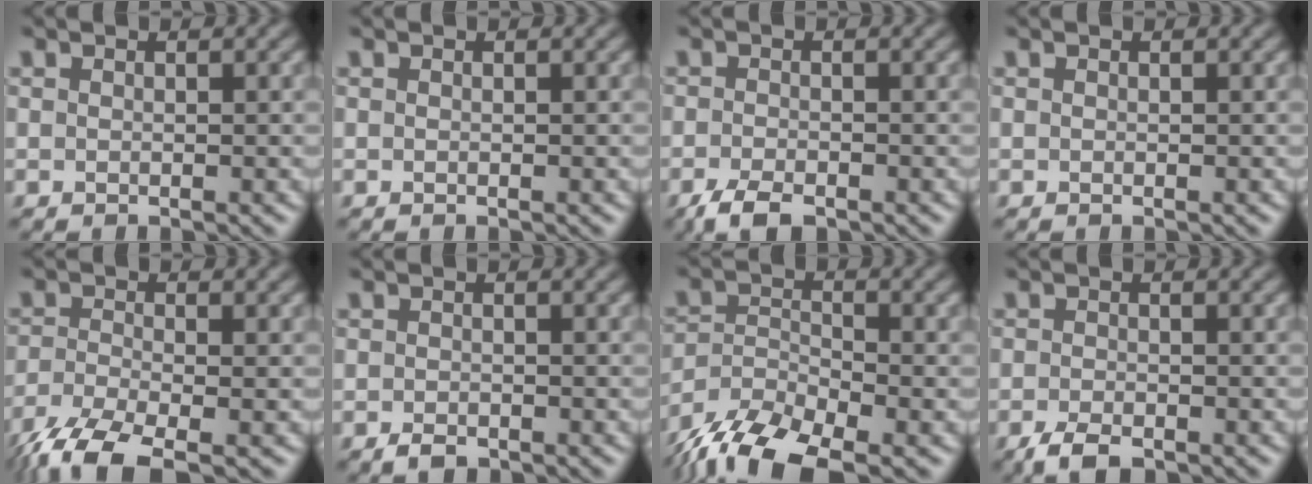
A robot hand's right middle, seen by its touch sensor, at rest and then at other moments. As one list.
[{"total": 0.0}, {"total": 3.0, "force": [-2.1, 1.2, 1.8], "torque": [-0.037, -0.004, -0.044]}, {"total": 0.0}, {"total": 6.3, "force": [-4.6, 1.8, 4.0], "torque": [-0.087, -0.020, -0.099]}, {"total": 1.3, "force": [-0.9, 0.7, 0.7], "torque": [-0.013, -0.002, -0.017]}, {"total": 8.9, "force": [-7.0, 2.9, 4.8], "torque": [-0.088, -0.008, -0.138]}, {"total": 2.7, "force": [-1.9, 1.1, 1.6], "torque": [-0.033, -0.004, -0.039]}]